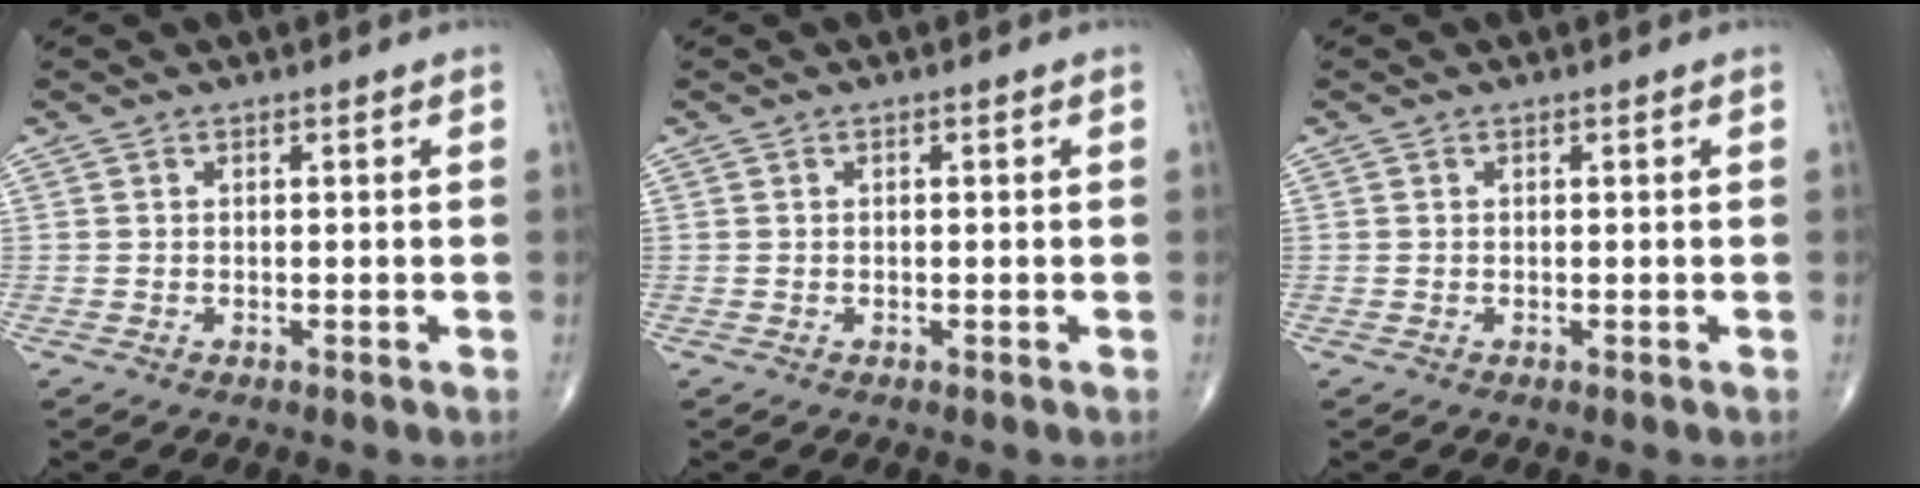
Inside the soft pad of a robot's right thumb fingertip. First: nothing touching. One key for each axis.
{"total": 0.0}
{"total": 0.0}